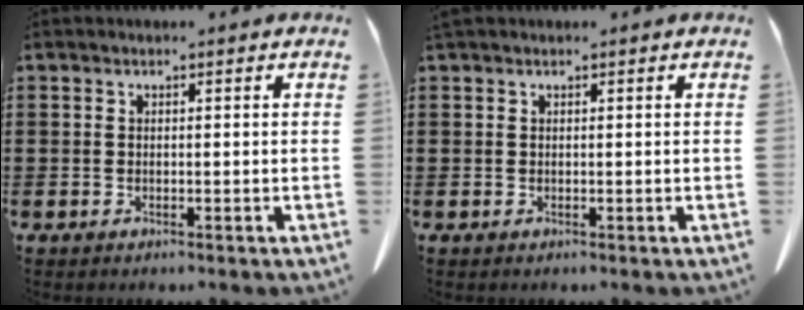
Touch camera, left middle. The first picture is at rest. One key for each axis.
{"total": 0.0}